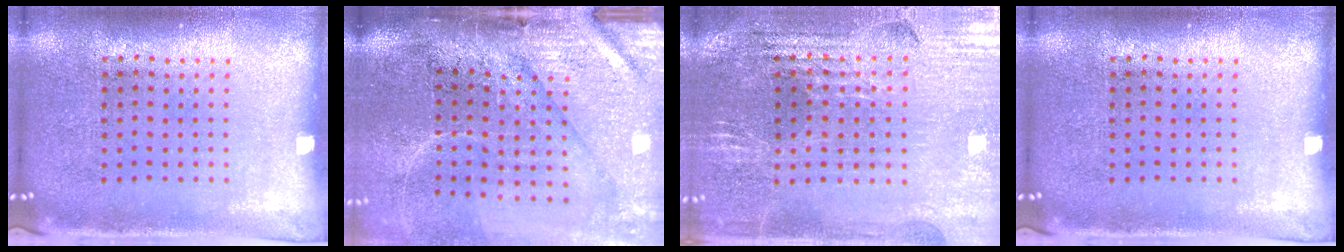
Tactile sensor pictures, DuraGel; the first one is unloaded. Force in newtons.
{"total": 4.2, "press": 3.6, "slide": 2.3}
{"total": 2.9, "press": 2.8, "slide": 0.4}
{"total": 0.0}